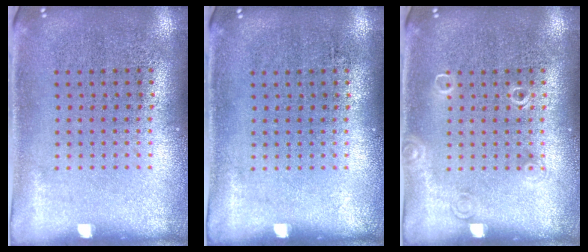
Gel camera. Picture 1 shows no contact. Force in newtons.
{"total": 0.0}
{"total": 1.0, "press": 1.0, "slide": 0.2}